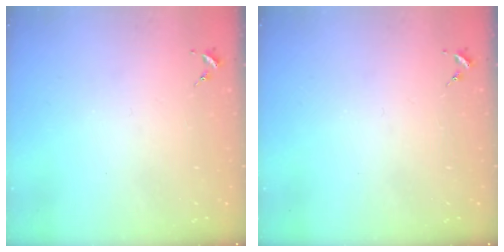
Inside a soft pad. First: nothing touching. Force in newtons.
{"total": 0.0}